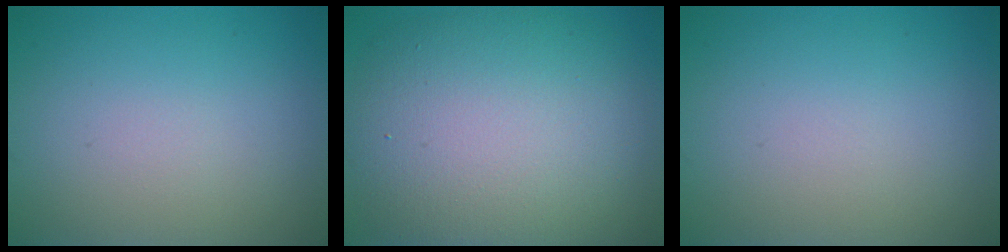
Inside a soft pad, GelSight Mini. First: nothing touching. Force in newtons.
{"total": 12.4, "press": 12.4, "slide": 0.5}
{"total": 0.0}